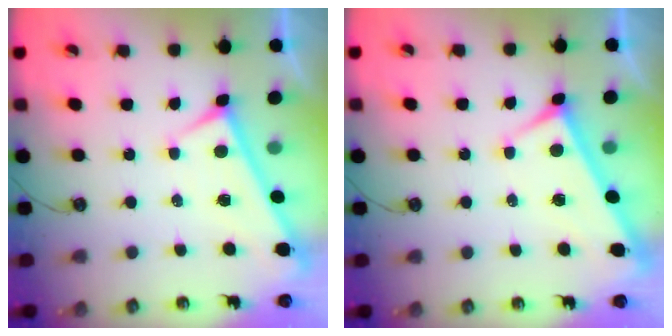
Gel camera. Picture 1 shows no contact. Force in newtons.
{"total": 2.4, "press": 2.3, "slide": 0.6}